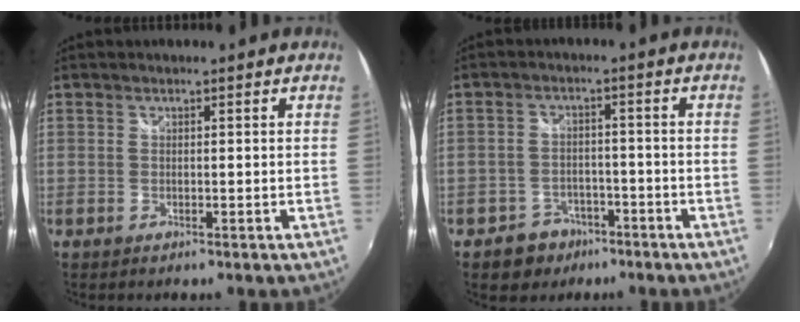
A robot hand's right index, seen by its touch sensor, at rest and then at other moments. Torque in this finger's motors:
{"motor_torque": [0.39, -0.19, 0.07, 0.00]}